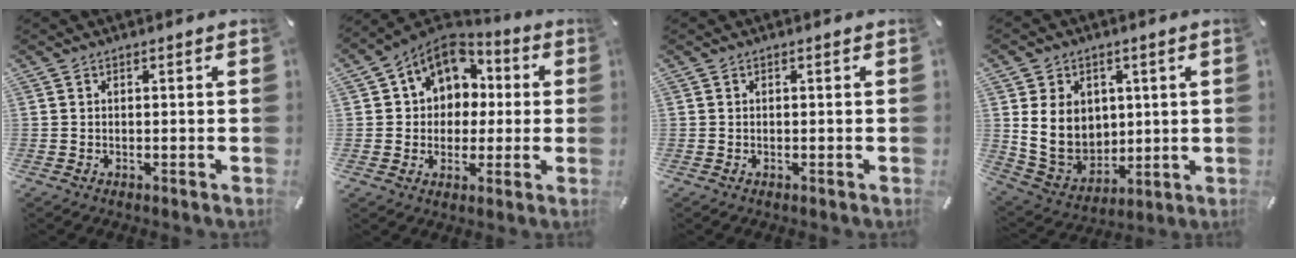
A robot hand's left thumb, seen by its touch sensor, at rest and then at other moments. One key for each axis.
{"total": 10.7, "fx": 3.6, "fy": 9.3, "fz": 3.7, "tx": -0.069, "ty": -0.015, "tz": 0.072}
{"total": 0.0}
{"total": 11.9, "fx": 3.0, "fy": 10.3, "fz": 5.1, "tx": -0.115, "ty": -0.017, "tz": 0.062}